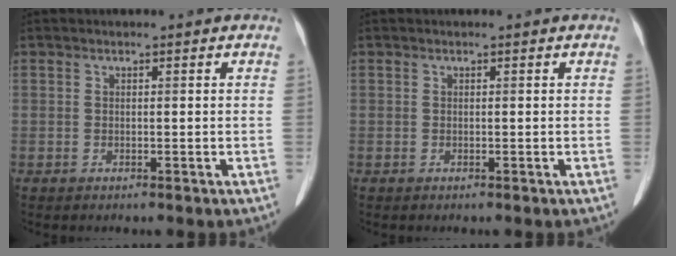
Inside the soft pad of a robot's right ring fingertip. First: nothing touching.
{"total": 0.0}